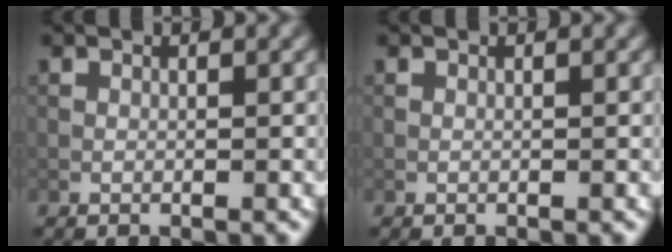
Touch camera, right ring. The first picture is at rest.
{"total": 0.0}